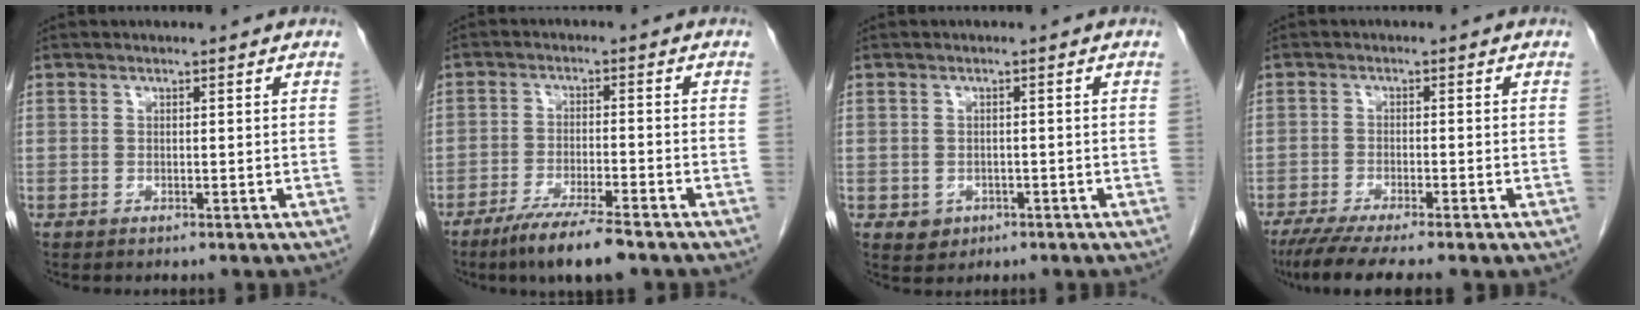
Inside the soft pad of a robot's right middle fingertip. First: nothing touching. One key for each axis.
{"total": 8.1, "fx": -5.9, "fy": 0.5, "fz": 5.5, "tx": -0.097, "ty": -0.021, "tz": -0.103}
{"total": 2.4, "fx": -0.9, "fy": 2.1, "fz": 0.7, "tx": -0.010, "ty": 0.004, "tz": -0.003}
{"total": 7.7, "fx": -5.9, "fy": 0.3, "fz": 4.9, "tx": -0.074, "ty": -0.018, "tz": -0.093}